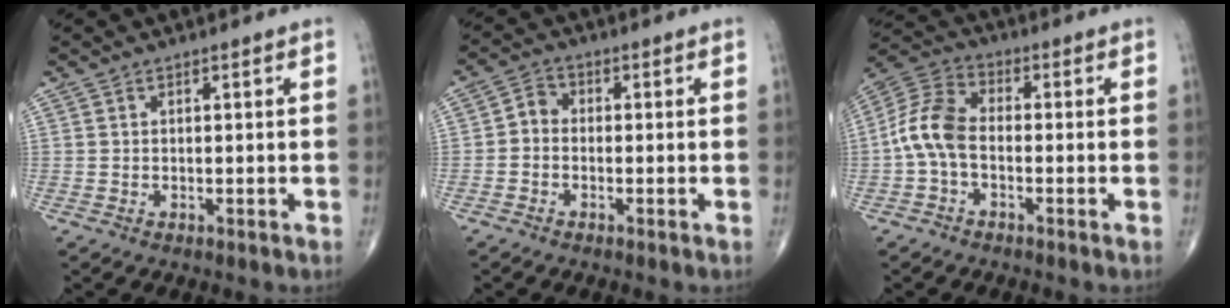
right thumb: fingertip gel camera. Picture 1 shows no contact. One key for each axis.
{"total": 3.0, "fx": -0.8, "fy": 2.4, "fz": 1.6, "tx": -0.016, "ty": 0.011, "tz": -0.029}
{"total": 8.8, "fx": -1.5, "fy": 5.3, "fz": 6.9, "tx": -0.142, "ty": 0.028, "tz": -0.044}